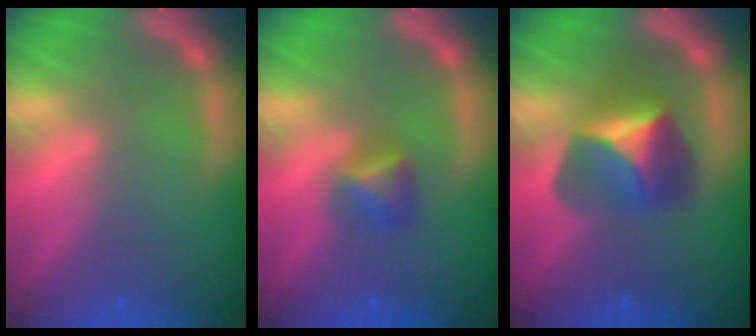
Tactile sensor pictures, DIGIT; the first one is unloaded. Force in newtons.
{"total": 2.4}
{"total": 5.4}